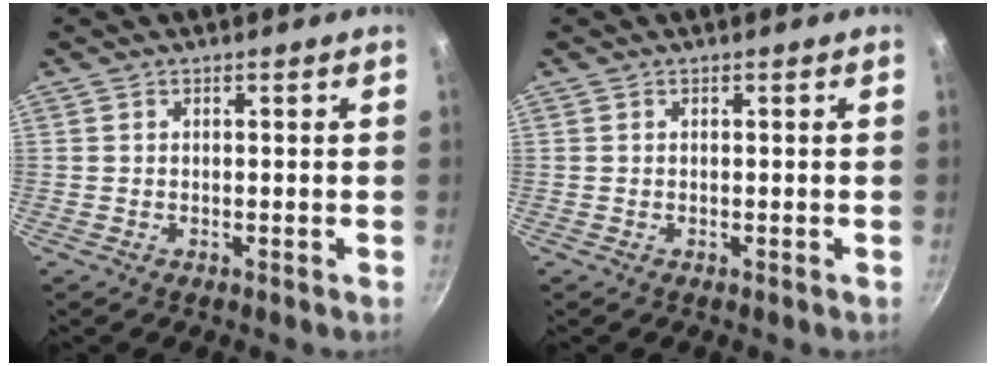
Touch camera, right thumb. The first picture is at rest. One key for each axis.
{"total": 0.0}